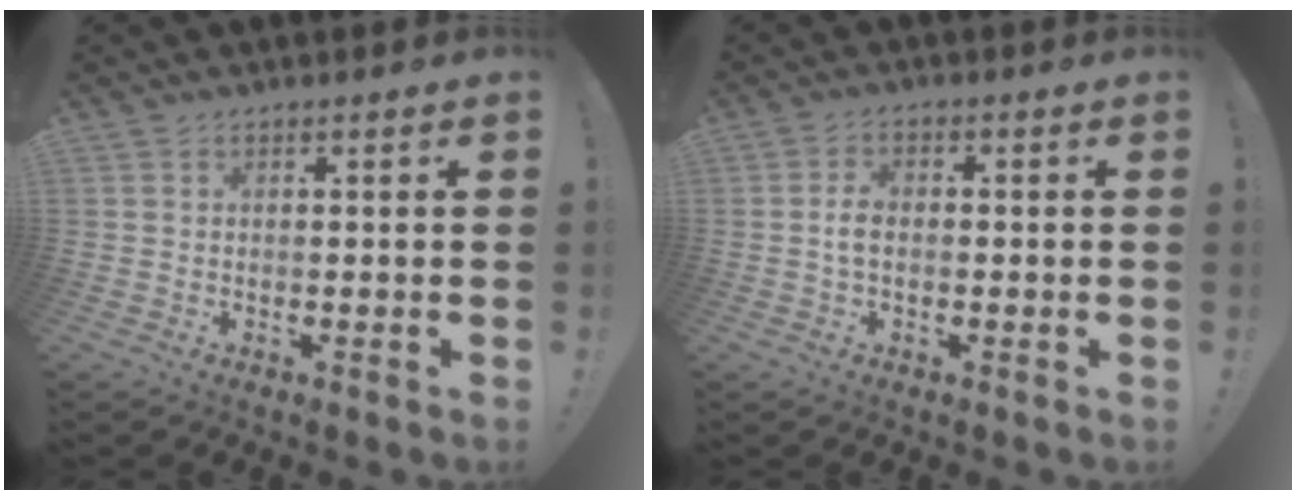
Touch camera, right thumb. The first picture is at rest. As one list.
[{"total": 3.9, "force": [-0.7, 2.3, 3.0], "torque": [-0.054, 0.005, -0.013]}]